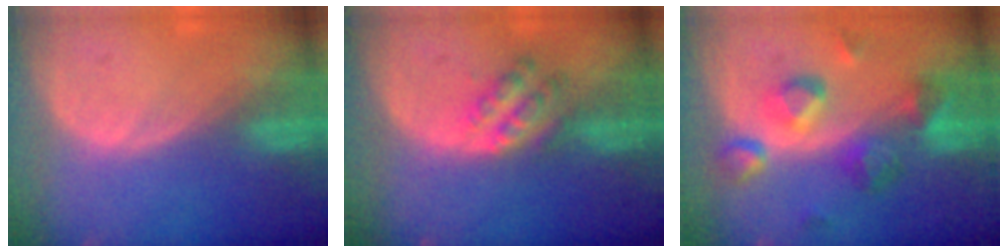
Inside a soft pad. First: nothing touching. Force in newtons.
{"total": 5.4, "press": 5.0, "slide": 2.2}
{"total": 9.4, "press": 8.1, "slide": 4.7}